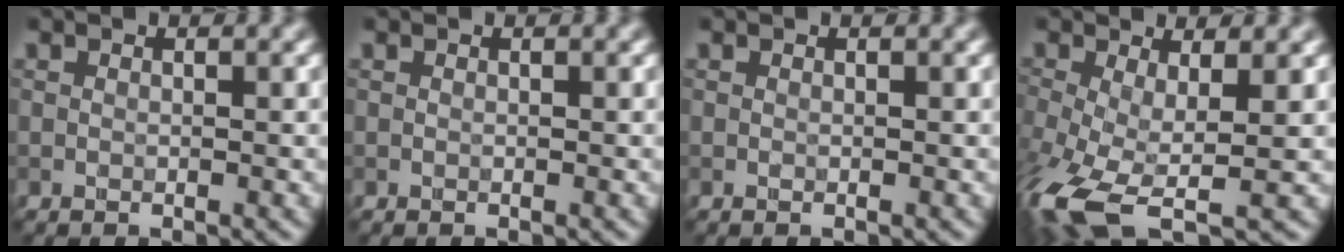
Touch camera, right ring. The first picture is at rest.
{"total": 0.0}
{"total": 0.0}
{"total": 7.8, "force": [-3.2, 2.8, 6.5], "torque": [-0.150, -0.021, -0.064]}